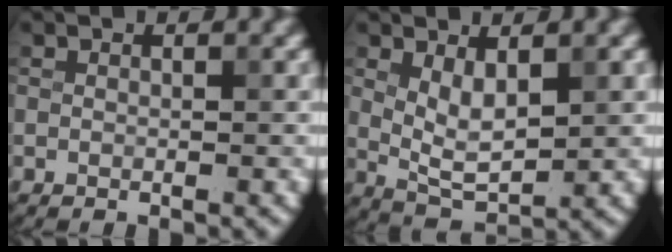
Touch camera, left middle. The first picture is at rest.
{"total": 3.6, "force": [1.1, 1.5, 3.1], "torque": [-0.065, -0.008, 0.025]}